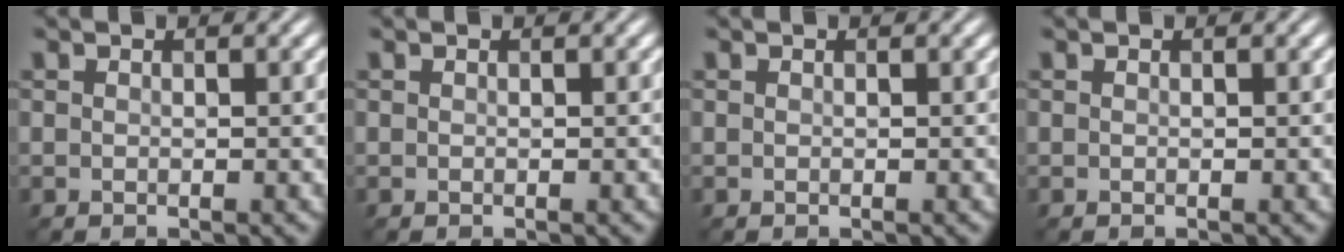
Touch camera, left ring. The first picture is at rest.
{"total": 0.0}
{"total": 0.0}
{"total": 0.0}